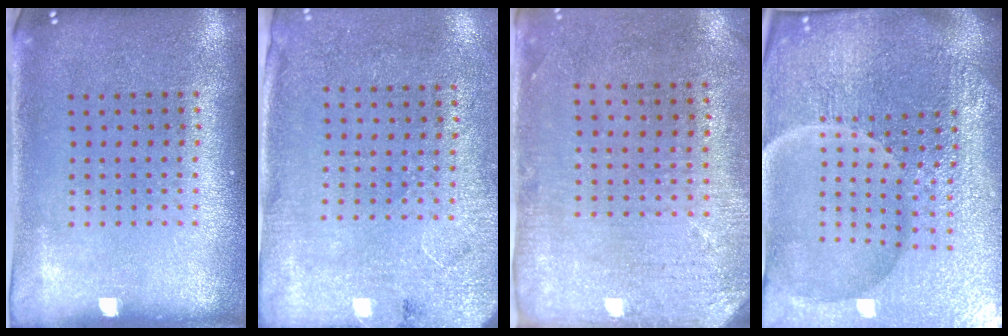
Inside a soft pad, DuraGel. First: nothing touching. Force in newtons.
{"total": 2.6, "press": 2.2, "slide": 1.5}
{"total": 2.9, "press": 2.4, "slide": 1.7}
{"total": 6.3, "press": 5.7, "slide": 2.7}